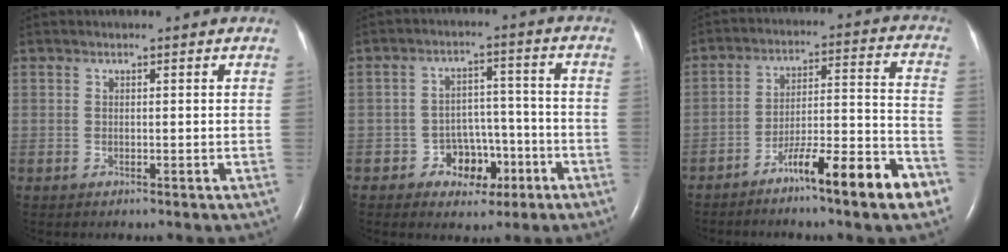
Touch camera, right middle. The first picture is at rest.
{"total": 6.4, "force": [-3.1, 4.6, 3.0], "torque": [-0.038, 0.026, -0.040]}
{"total": 12.7, "force": [-8.2, 0.7, 9.7], "torque": [-0.140, 0.011, -0.131]}